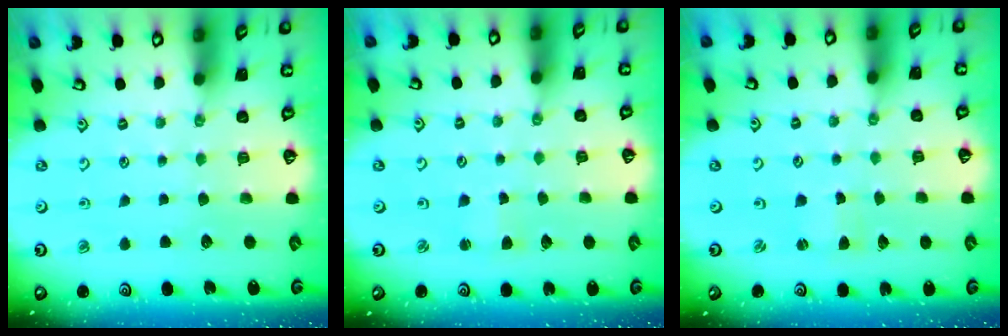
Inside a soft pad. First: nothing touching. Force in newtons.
{"total": 2.1, "press": 2.1, "slide": 0.3}
{"total": 0.9, "press": 0.8, "slide": 0.1}